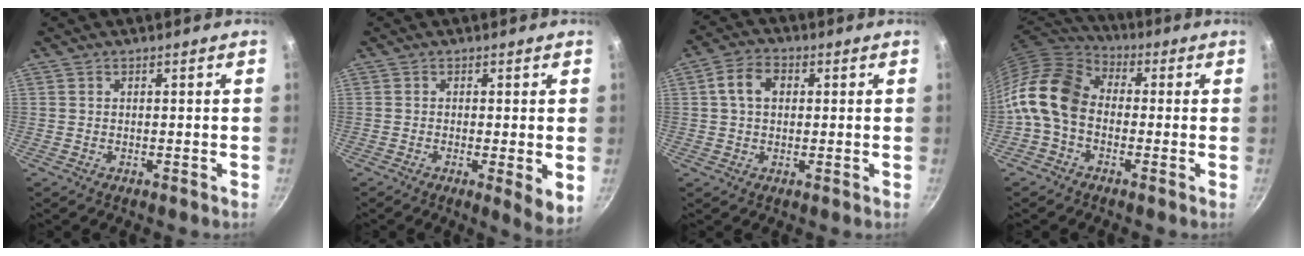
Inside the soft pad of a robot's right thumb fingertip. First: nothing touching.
{"total": 5.2, "force": [-0.6, 1.1, 5.1], "torque": [-0.068, -0.016, -0.009]}
{"total": 6.2, "force": [1.2, 4.5, 4.1], "torque": [-0.062, 0.014, 0.013]}
{"total": 13.2, "force": [-1.7, 9.6, 8.9], "torque": [-0.156, 0.038, -0.057]}